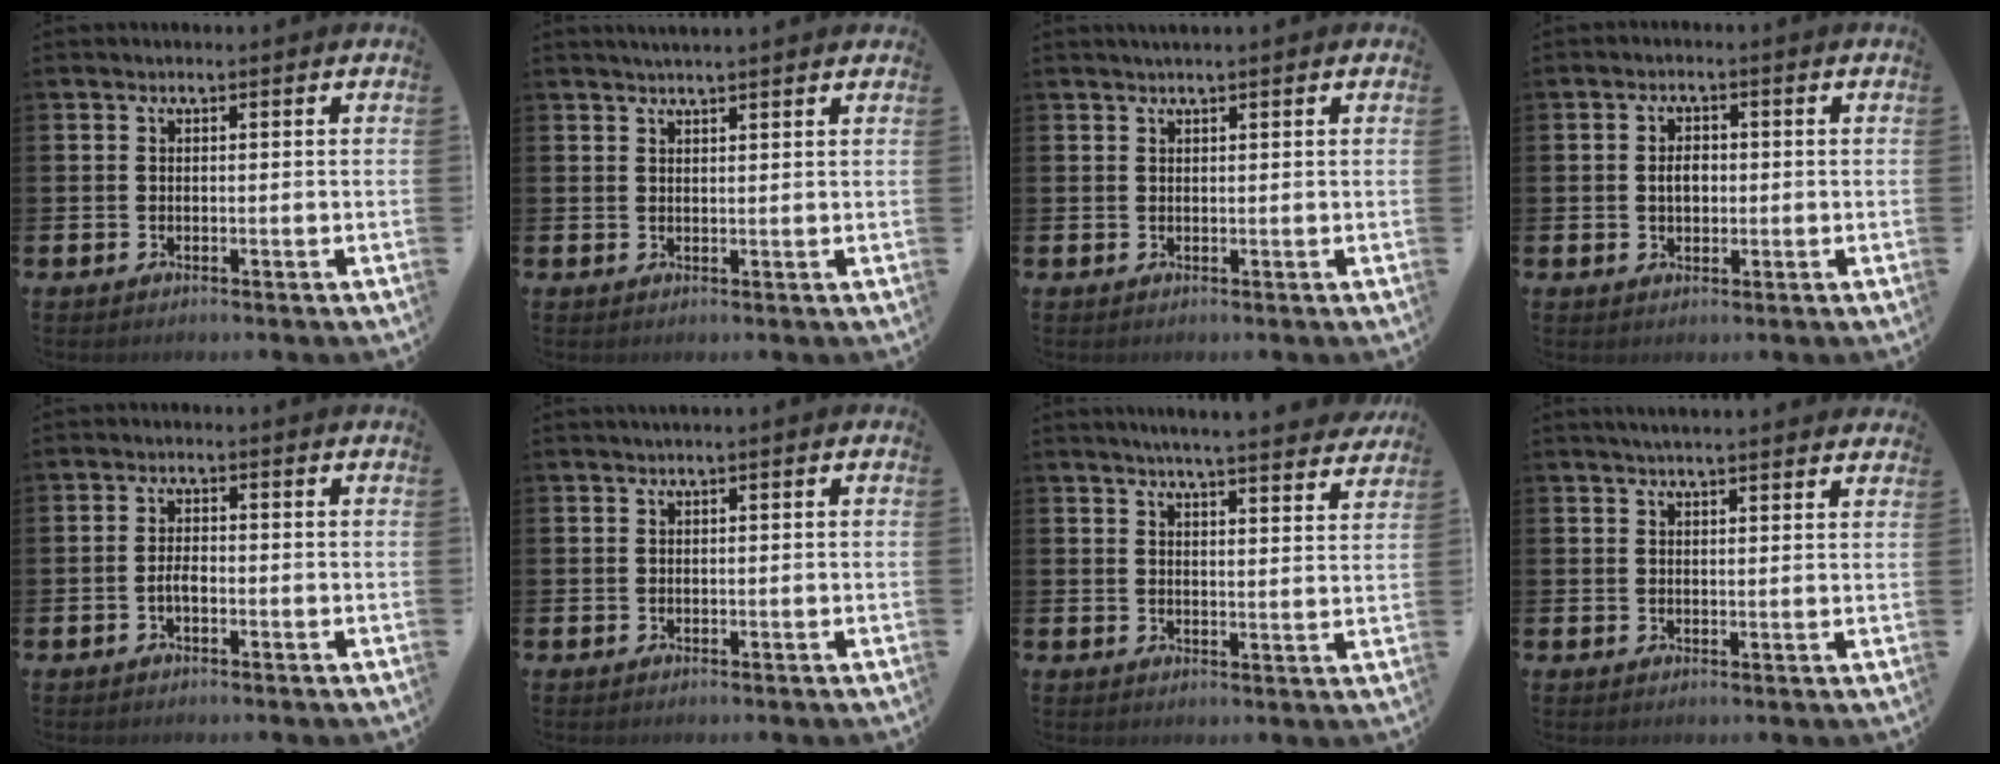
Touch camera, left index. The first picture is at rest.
{"total": 2.1, "force": [2.1, -0.1, 0.6], "torque": [-0.009, -0.005, 0.036]}
{"total": 1.1, "force": [0.9, 0.0, 0.6], "torque": [-0.006, 0.000, 0.015]}
{"total": 2.6, "force": [0.1, 1.8, 1.9], "torque": [-0.017, -0.001, -0.004]}
{"total": 2.0, "force": [-0.7, 0.9, 1.6], "torque": [-0.026, 0.001, -0.014]}
{"total": 0.6, "force": [0.3, 0.0, 0.5], "torque": [-0.004, 0.000, 0.003]}
{"total": 5.2, "force": [5.1, -0.5, 1.2], "torque": [-0.025, -0.032, 0.087]}
{"total": 3.0, "force": [2.9, -0.1, 0.8], "torque": [-0.015, -0.010, 0.052]}